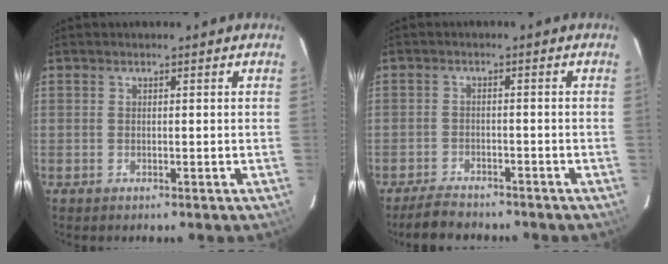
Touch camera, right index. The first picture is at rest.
{"total": 5.3, "force": [-4.7, 2.0, 1.4], "torque": [-0.049, 0.004, -0.076]}